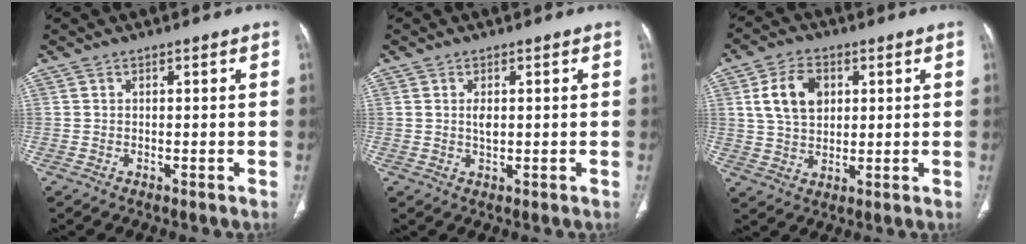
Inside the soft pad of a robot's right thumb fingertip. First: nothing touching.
{"total": 2.0, "force": [0.4, 1.0, 1.7], "torque": [-0.031, -0.003, 0.010]}
{"total": 9.4, "force": [2.7, 6.5, 6.3], "torque": [-0.101, -0.002, 0.052]}